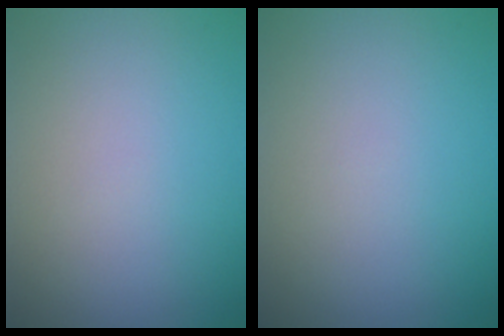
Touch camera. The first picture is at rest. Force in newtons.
{"total": 0.0}